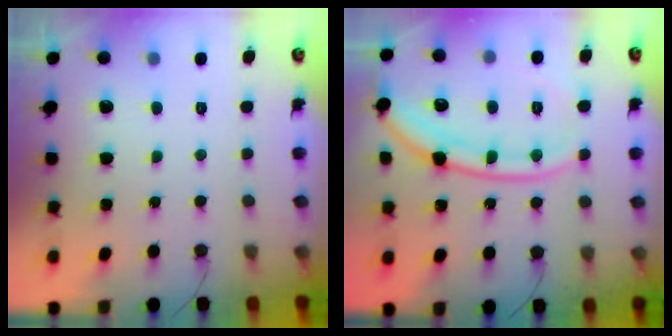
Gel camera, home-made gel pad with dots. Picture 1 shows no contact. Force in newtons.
{"total": 15.6, "press": 15.6, "slide": 1.1}